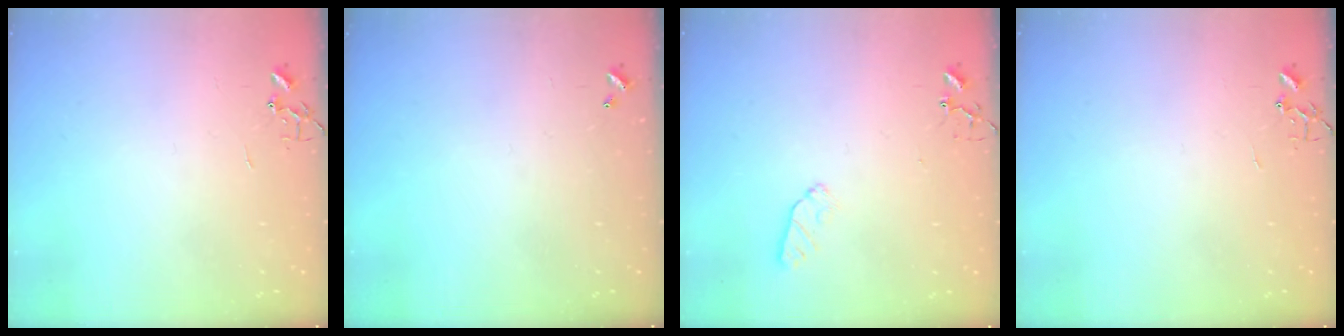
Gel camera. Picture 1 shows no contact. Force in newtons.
{"total": 0.0}
{"total": 5.4, "press": 5.3, "slide": 0.7}
{"total": 0.0}